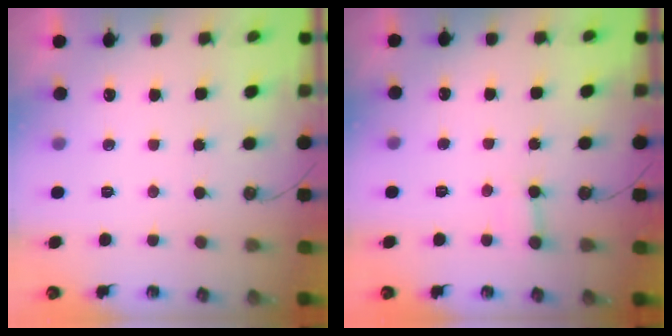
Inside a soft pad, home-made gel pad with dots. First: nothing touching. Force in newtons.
{"total": 3.0, "press": 3.0, "slide": 0.5}